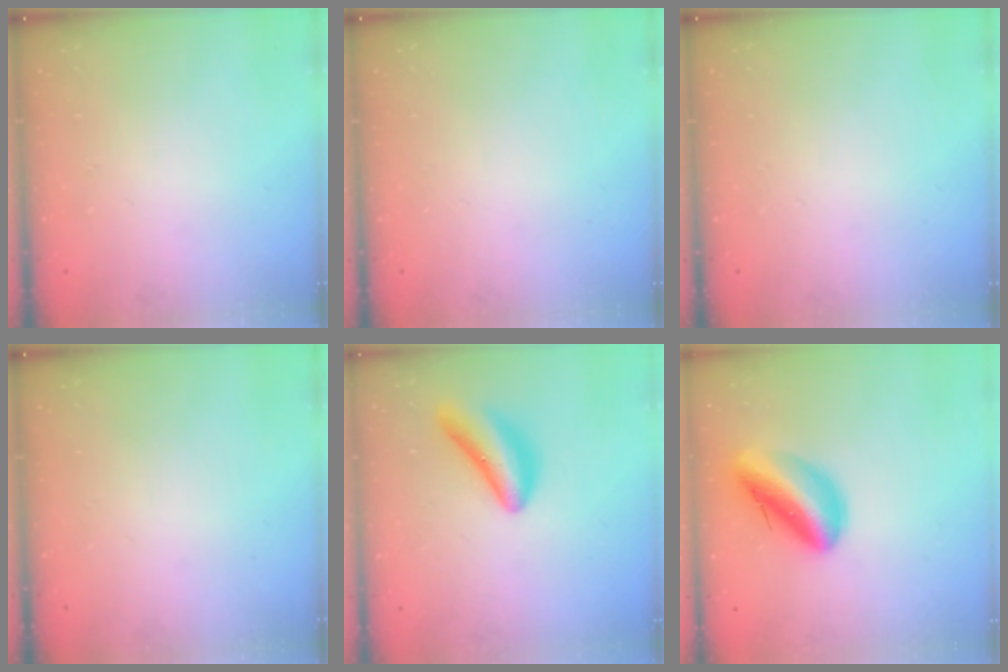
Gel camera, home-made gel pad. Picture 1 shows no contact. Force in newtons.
{"total": 0.0}
{"total": 0.0}
{"total": 0.0}
{"total": 11.4, "press": 11.4, "slide": 0.6}
{"total": 14.4, "press": 13.8, "slide": 4.0}